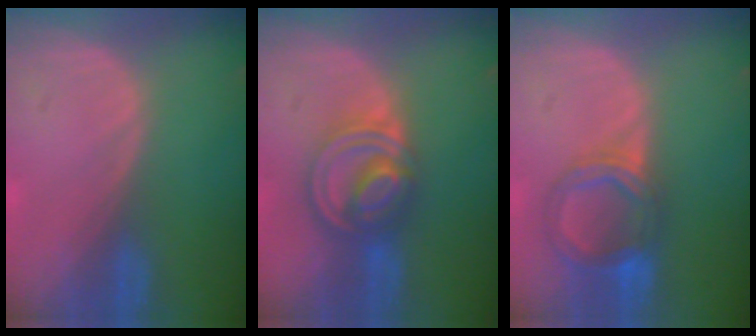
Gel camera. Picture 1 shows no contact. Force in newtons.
{"total": 8.1, "press": 7.0, "slide": 4.1}
{"total": 6.1, "press": 5.8, "slide": 2.0}